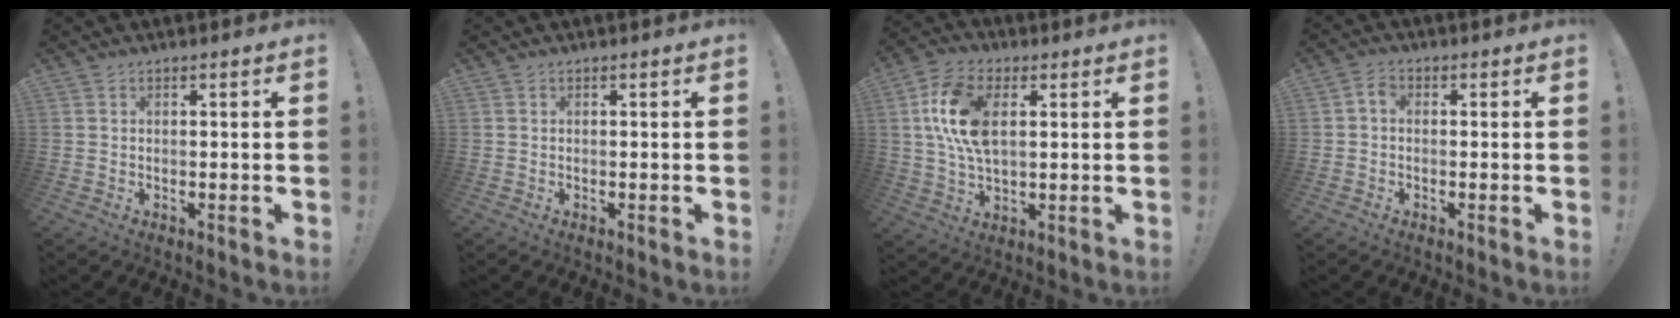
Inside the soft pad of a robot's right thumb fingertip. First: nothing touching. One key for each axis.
{"total": 0.0}
{"total": 14.2, "fx": 3.3, "fy": 8.4, "fz": 11.0, "tx": -0.214, "ty": 0.005, "tz": 0.062}
{"total": 2.3, "fx": -0.5, "fy": 1.5, "fz": 1.7, "tx": -0.033, "ty": 0.008, "tz": -0.009}